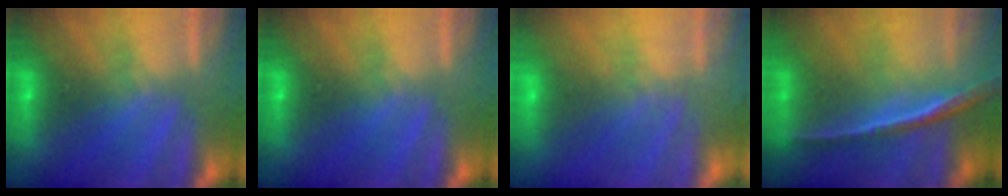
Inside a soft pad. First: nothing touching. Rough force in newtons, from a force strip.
{"total": 0.0}
{"total": 7.8}
{"total": 1.5}